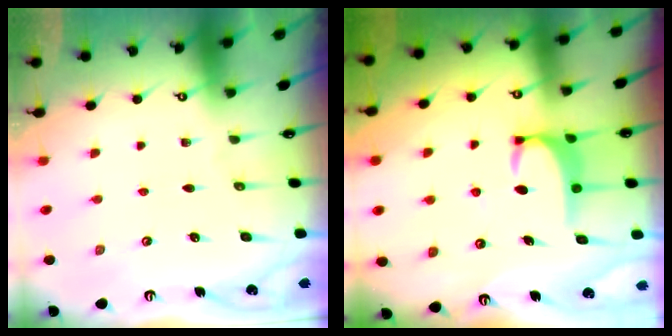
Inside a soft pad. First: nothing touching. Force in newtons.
{"total": 3.0, "press": 3.0, "slide": 0.5}